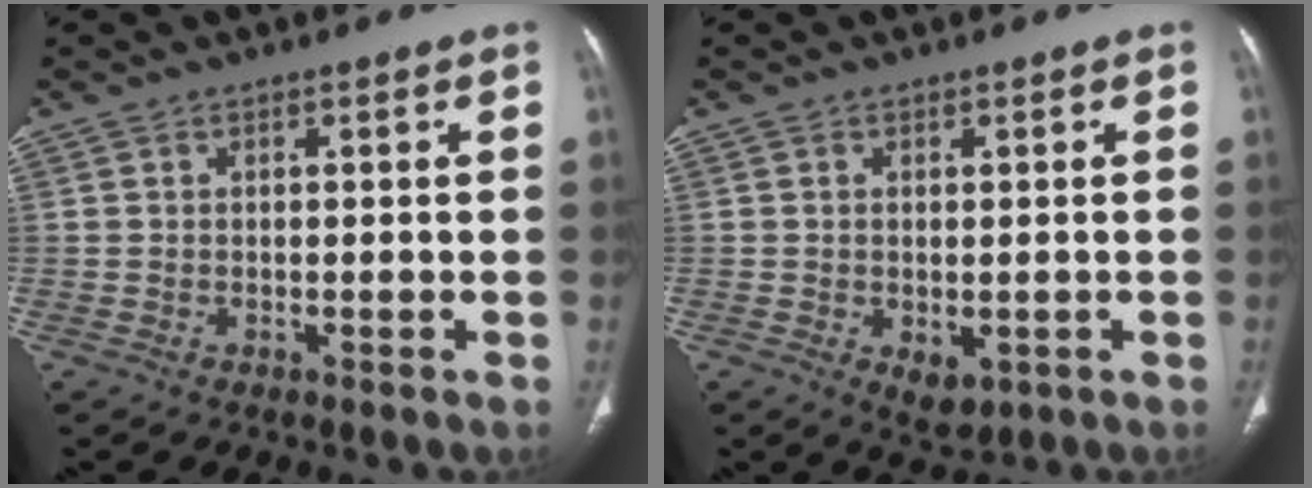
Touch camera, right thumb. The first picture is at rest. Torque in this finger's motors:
{"motor_torque": [-0.55, 0.15, 0.17, 0.45, 0.12]}